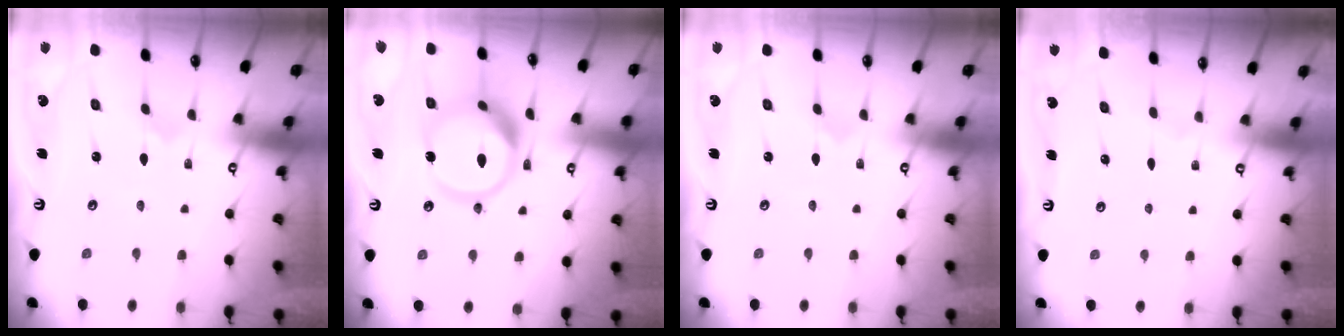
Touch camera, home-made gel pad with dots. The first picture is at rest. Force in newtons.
{"total": 18.5, "press": 18.4, "slide": 2.1}
{"total": 0.0}
{"total": 0.0}